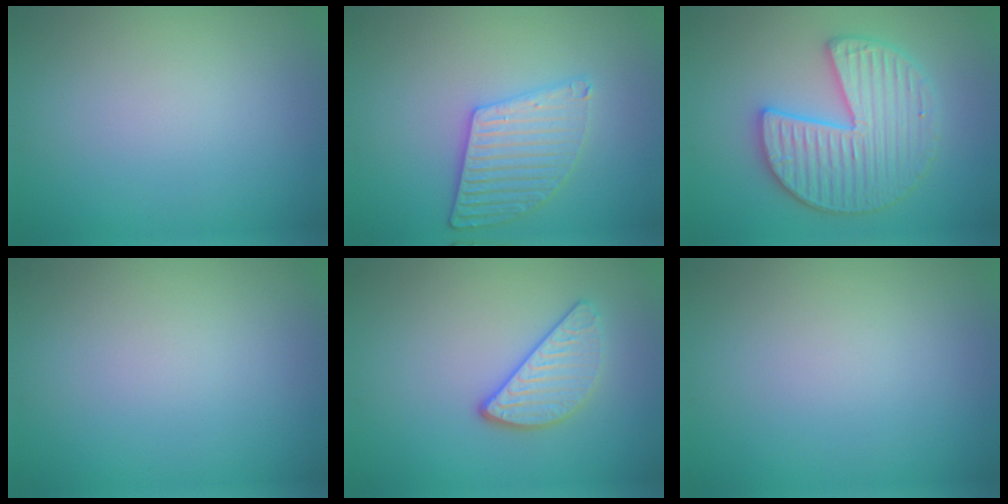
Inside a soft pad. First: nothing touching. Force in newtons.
{"total": 3.7, "press": 3.4, "slide": 1.4}
{"total": 6.0, "press": 5.9, "slide": 1.0}
{"total": 0.0}
{"total": 3.0, "press": 2.6, "slide": 1.3}
{"total": 0.0}